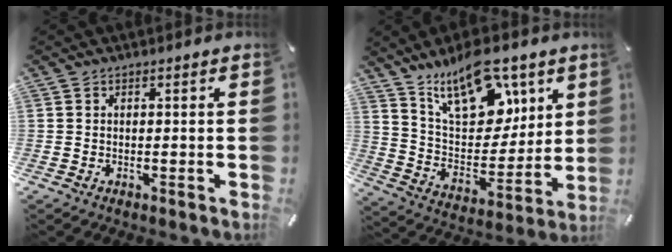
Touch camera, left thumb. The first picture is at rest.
{"total": 18.7, "force": [12.2, 10.2, 10.0], "torque": [-0.161, -0.067, 0.218]}